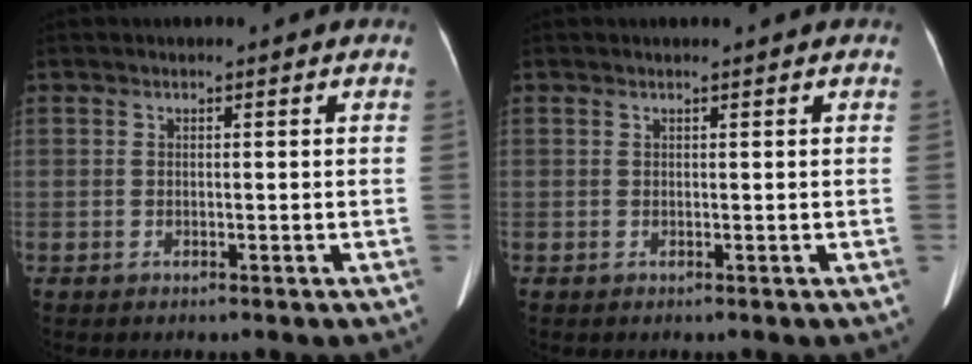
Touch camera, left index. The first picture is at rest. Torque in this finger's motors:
{"motor_torque": [-0.72, 0.30, -0.13, -0.06]}